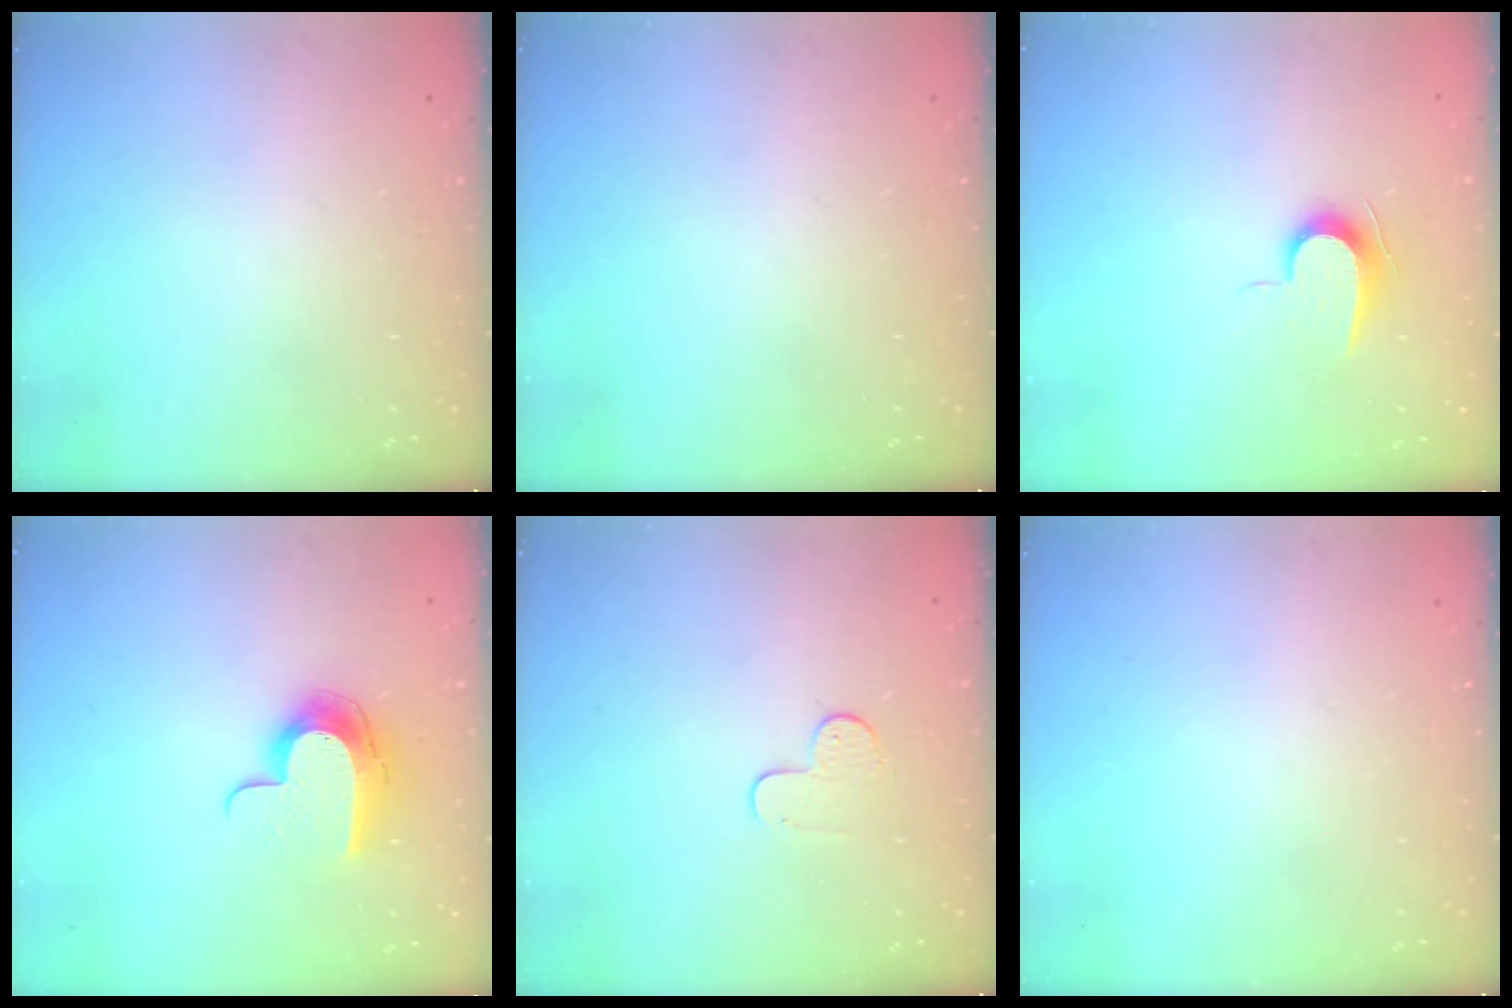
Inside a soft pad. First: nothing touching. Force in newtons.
{"total": 0.0}
{"total": 7.2, "press": 7.2, "slide": 0.7}
{"total": 12.3, "press": 12.3, "slide": 0.9}
{"total": 4.5, "press": 4.5, "slide": 0.5}
{"total": 0.0}